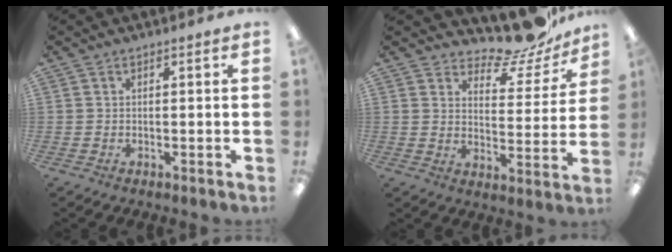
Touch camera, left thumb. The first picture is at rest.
{"total": 12.2, "force": [11.1, 3.4, 3.7], "torque": [-0.038, -0.103, 0.192]}